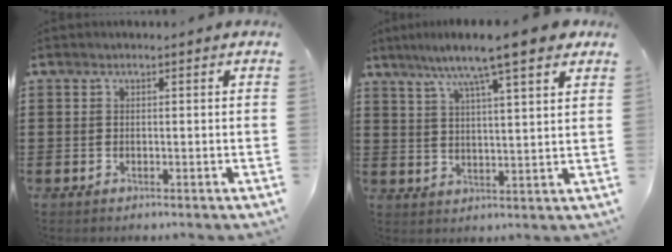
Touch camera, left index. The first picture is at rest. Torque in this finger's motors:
{"motor_torque": [2.14, 0.00, 0.82, 0.18]}